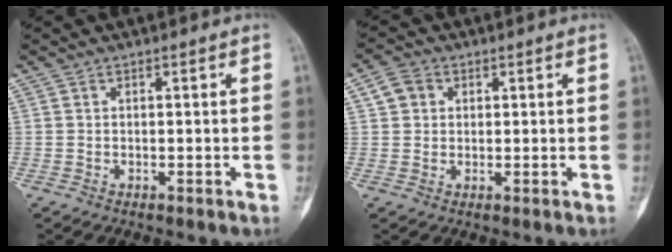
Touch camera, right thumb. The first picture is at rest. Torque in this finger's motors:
{"motor_torque": [-0.64, 0.70, 0.18, -0.16, 0.06]}